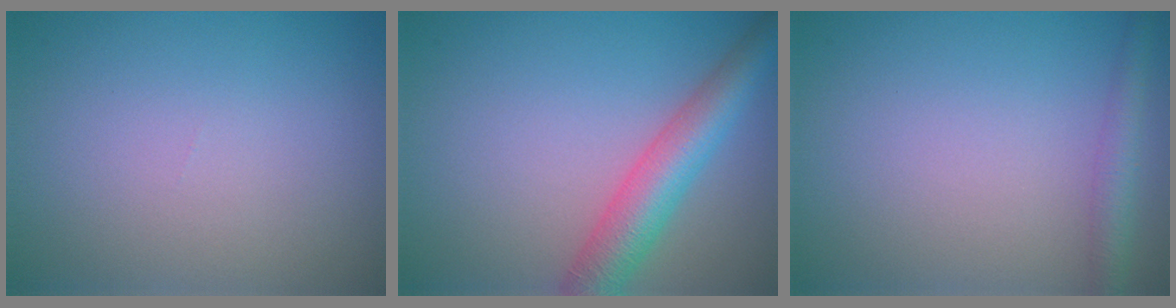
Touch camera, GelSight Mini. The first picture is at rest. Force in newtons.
{"total": 5.4, "press": 5.4, "slide": 0.2}
{"total": 2.2, "press": 2.2, "slide": 0.1}